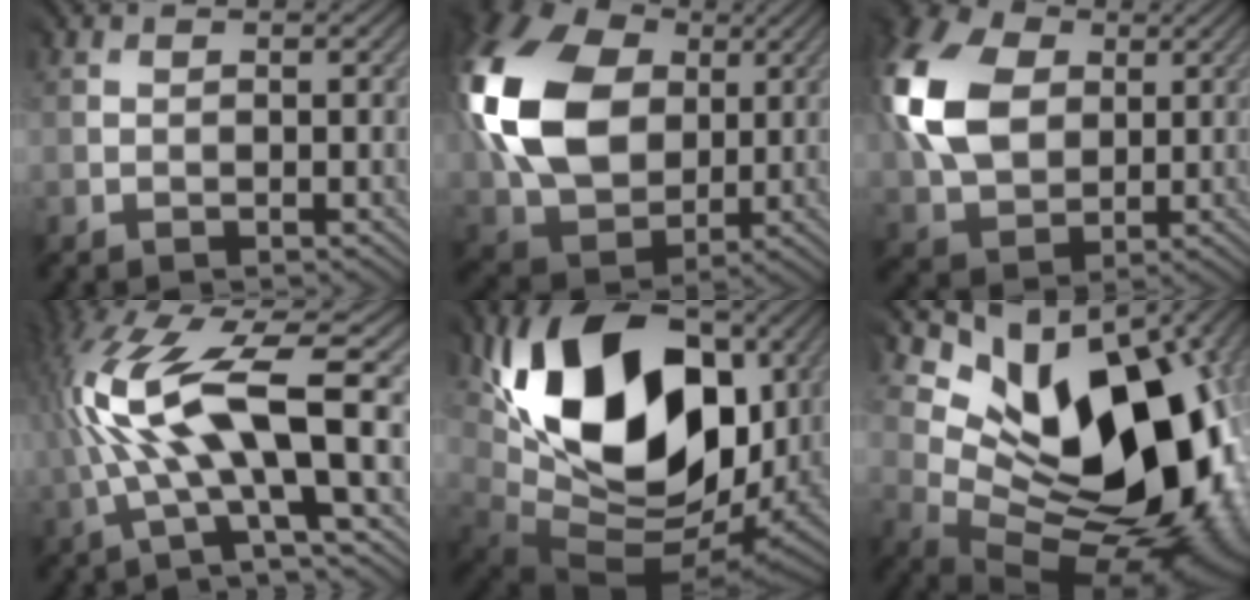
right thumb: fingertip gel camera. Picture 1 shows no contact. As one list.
[{"total": 16.7, "force": [4.0, 12.7, 10.1], "torque": [-0.269, 0.017, 0.077]}, {"total": 12.8, "force": [3.4, 9.7, 7.6], "torque": [-0.208, 0.027, 0.060]}, {"total": 13.0, "force": [1.4, 3.2, 12.5], "torque": [-0.269, 0.022, 0.033]}, {"total": 17.5, "force": [5.0, 11.7, 12.1], "torque": [-0.255, -0.015, 0.110]}, {"total": 15.7, "force": [5.1, 9.7, 11.2], "torque": [-0.132, 0.003, 0.099]}]